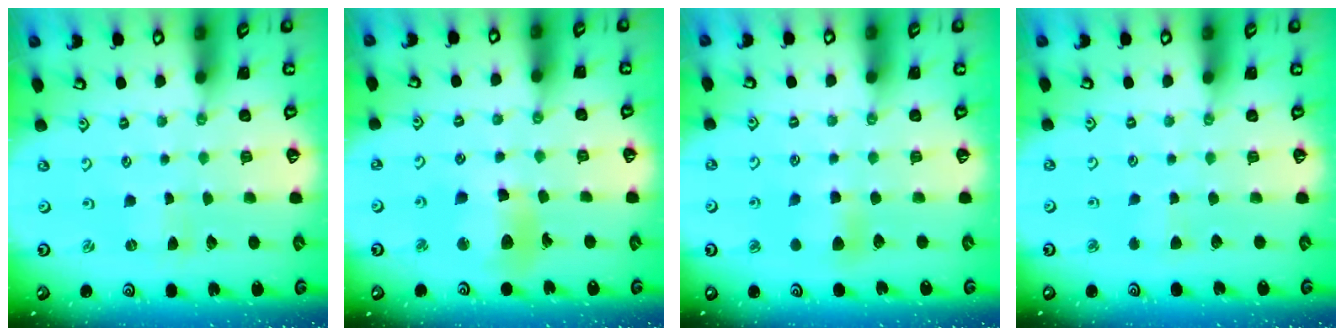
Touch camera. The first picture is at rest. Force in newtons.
{"total": 11.8, "press": 11.8, "slide": 1.3}
{"total": 6.6, "press": 6.6, "slide": 0.6}
{"total": 2.8, "press": 2.7, "slide": 0.4}